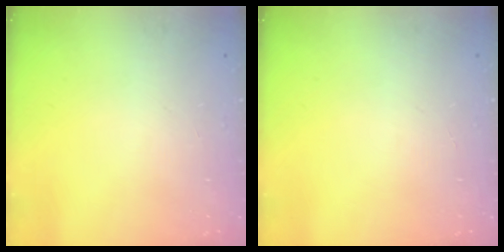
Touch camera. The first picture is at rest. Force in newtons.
{"total": 0.0}